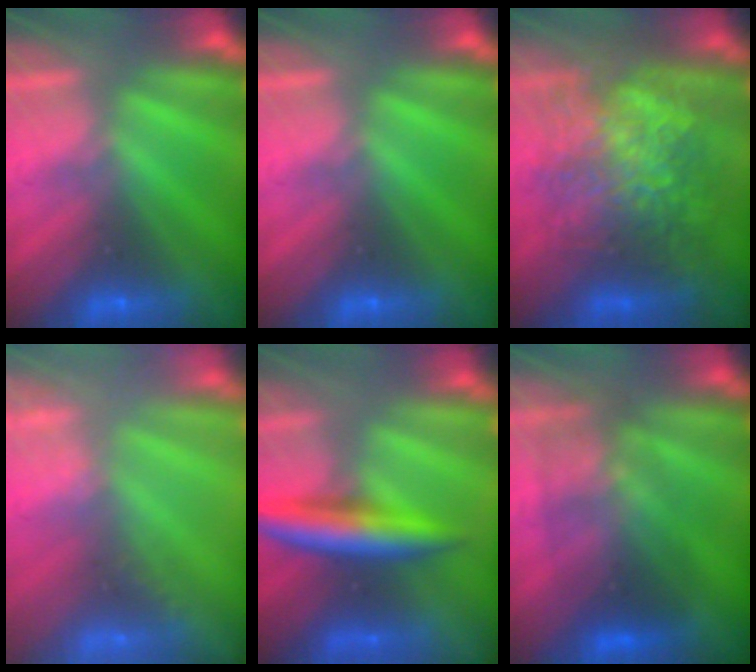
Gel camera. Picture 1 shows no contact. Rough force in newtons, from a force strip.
{"total": 0.0}
{"total": 9.3}
{"total": 1.6}
{"total": 5.9}
{"total": 2.9}